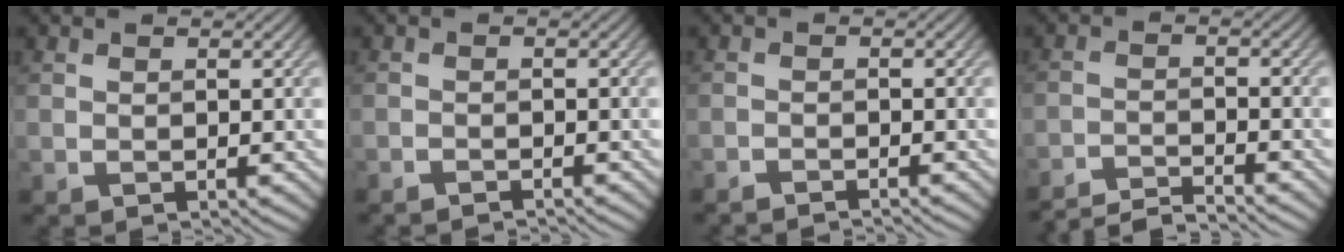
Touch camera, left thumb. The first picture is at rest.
{"total": 1.4, "force": [-1.3, 0.1, 0.3], "torque": [-0.005, -0.001, -0.026]}
{"total": 1.8, "force": [-1.7, 0.1, 0.6], "torque": [-0.011, -0.002, -0.035]}
{"total": 5.7, "force": [-5.3, 0.6, 2.0], "torque": [-0.035, 0.009, -0.102]}